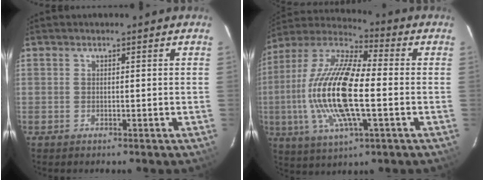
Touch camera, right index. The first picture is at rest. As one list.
[{"total": 20.3, "force": [-2.5, 6.4, 19.1], "torque": [-0.384, -0.002, -0.057]}]